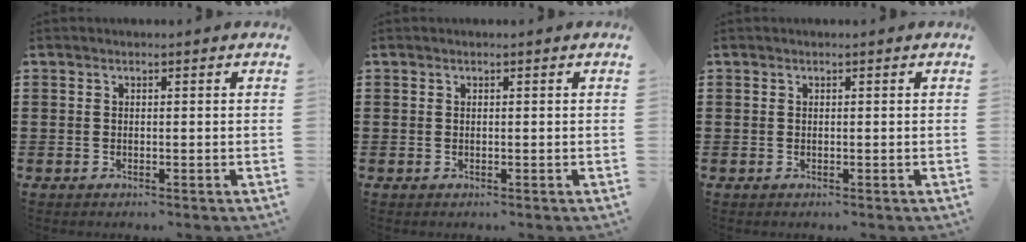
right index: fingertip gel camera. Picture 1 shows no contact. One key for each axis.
{"total": 0.0}
{"total": 0.0}